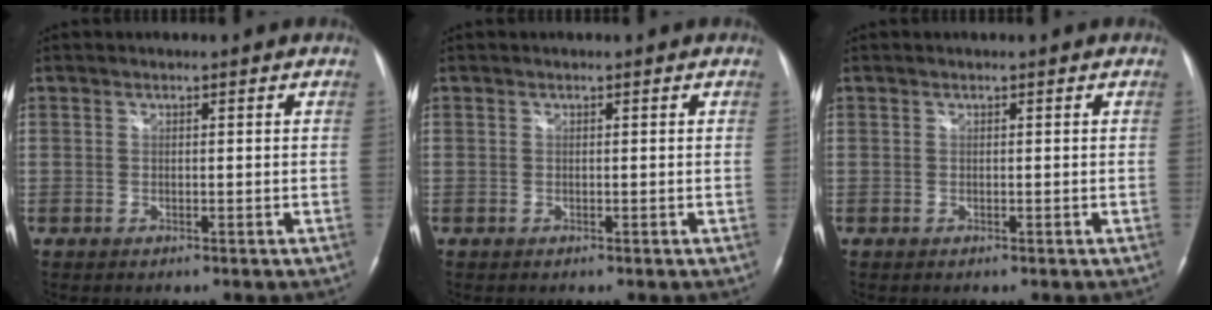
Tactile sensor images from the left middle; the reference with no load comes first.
{"total": 0.0}
{"total": 0.0}